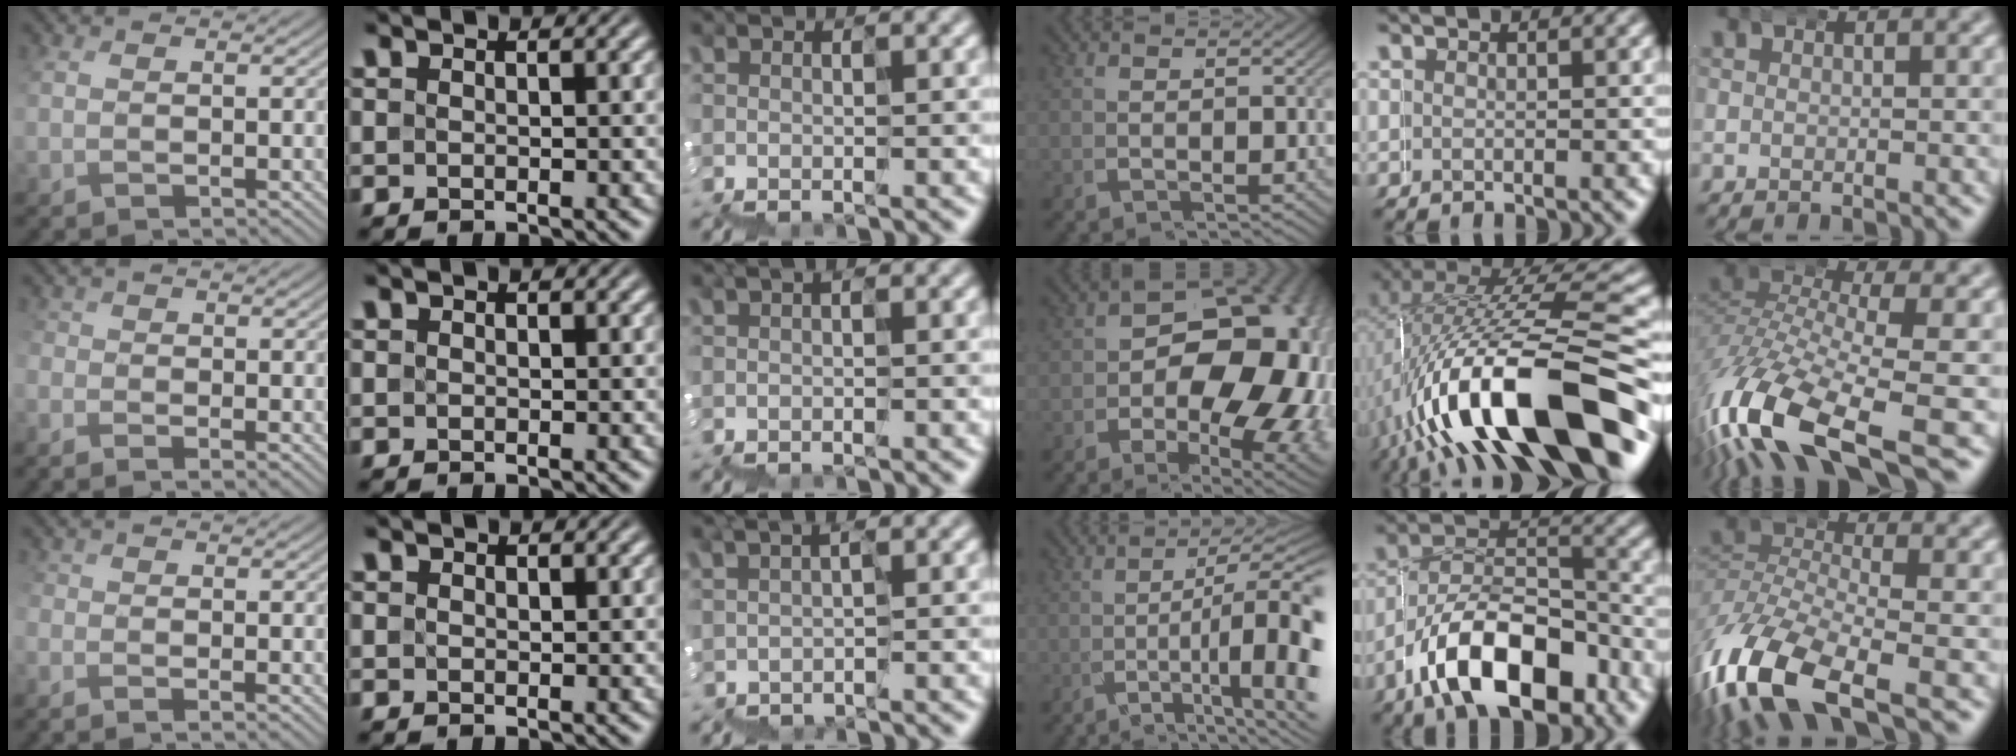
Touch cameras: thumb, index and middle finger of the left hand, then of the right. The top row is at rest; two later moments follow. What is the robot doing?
{"motion": "wrap", "object": "duck tape"}